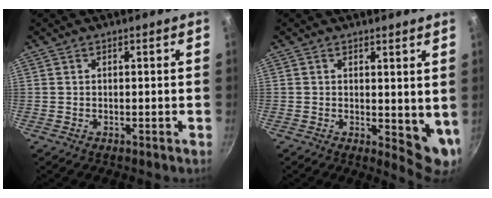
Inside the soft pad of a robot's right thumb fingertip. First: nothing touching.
{"total": 6.8, "force": [1.5, 3.3, 5.7], "torque": [-0.065, -0.025, 0.023]}